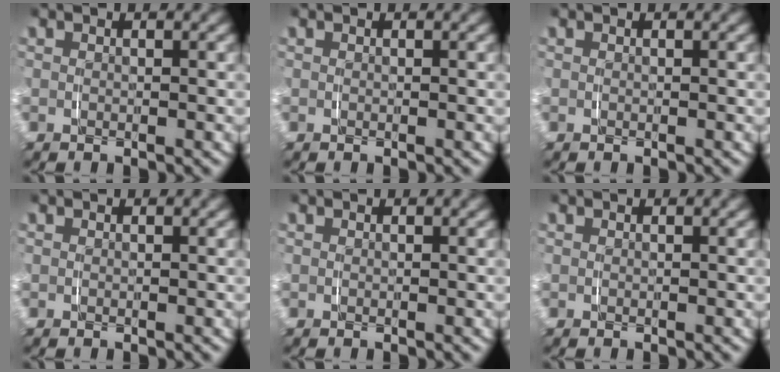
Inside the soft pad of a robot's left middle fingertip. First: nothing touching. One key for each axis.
{"total": 0.0}
{"total": 0.0}
{"total": 0.0}
{"total": 0.0}
{"total": 0.0}